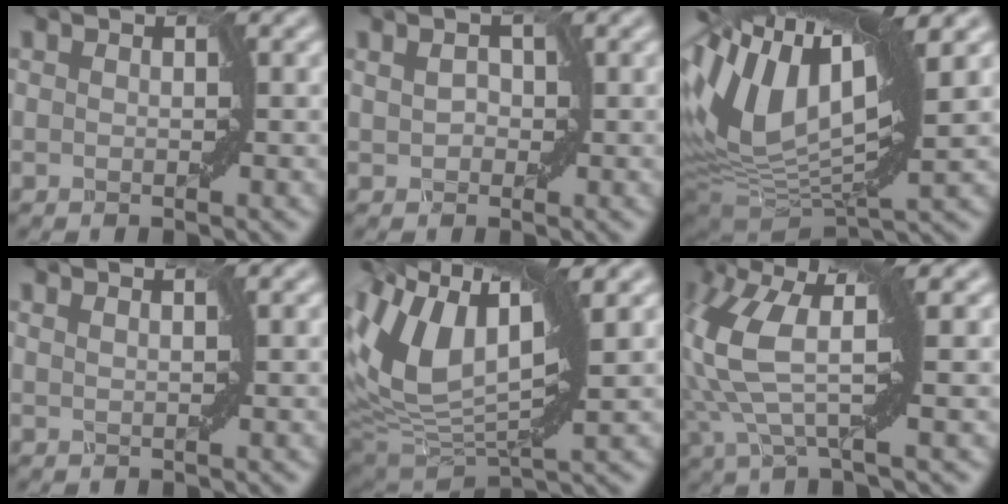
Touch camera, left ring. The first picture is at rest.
{"total": 1.0, "force": [0.2, 0.8, 0.5], "torque": [-0.010, 0.003, 0.004]}
{"total": 14.0, "force": [4.6, 6.5, 11.5], "torque": [-0.239, 0.027, 0.075]}
{"total": 2.2, "force": [1.7, 0.8, 1.2], "torque": [0.004, 0.001, -0.004]}
{"total": 10.9, "force": [4.6, 4.8, 8.6], "torque": [-0.179, 0.016, 0.080]}
{"total": 8.9, "force": [1.7, 2.9, 8.2], "torque": [-0.194, 0.008, 0.028]}